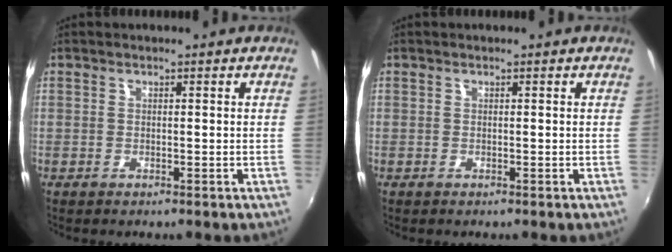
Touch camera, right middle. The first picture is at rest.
{"total": 0.0}